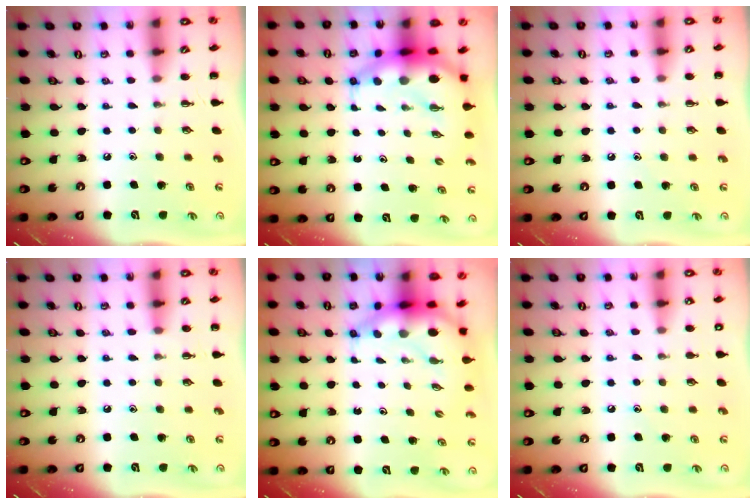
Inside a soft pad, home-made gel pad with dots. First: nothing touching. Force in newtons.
{"total": 8.1, "press": 7.8, "slide": 2.1}
{"total": 5.7, "press": 5.4, "slide": 1.9}
{"total": 6.7, "press": 6.3, "slide": 2.3}
{"total": 8.3, "press": 8.0, "slide": 2.1}
{"total": 6.7, "press": 6.4, "slide": 2.0}